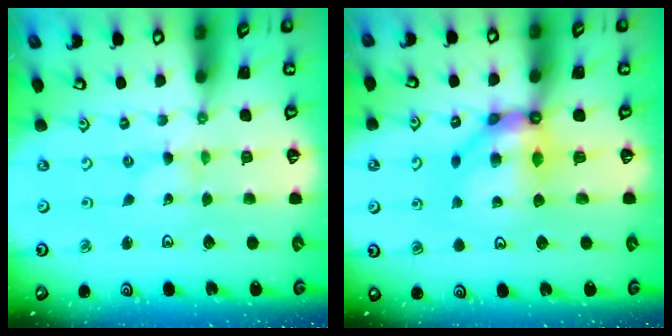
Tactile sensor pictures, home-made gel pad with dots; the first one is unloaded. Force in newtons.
{"total": 10.3, "press": 10.3, "slide": 0.7}